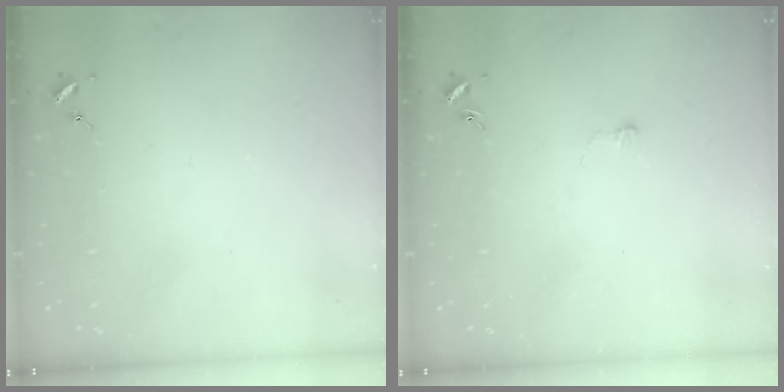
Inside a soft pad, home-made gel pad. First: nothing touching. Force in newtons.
{"total": 2.9, "press": 2.9, "slide": 0.2}